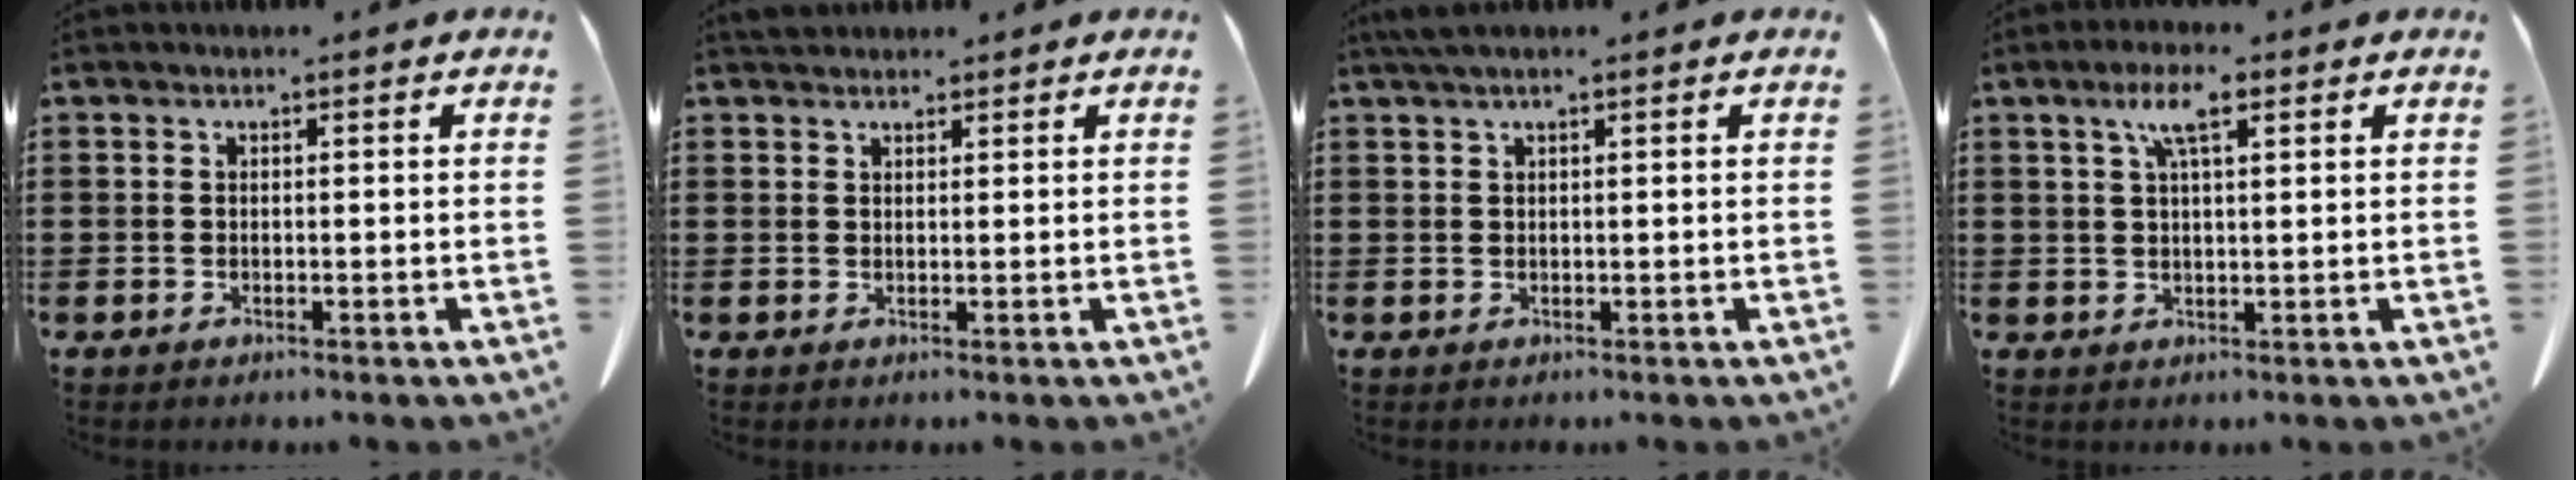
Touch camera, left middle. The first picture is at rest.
{"total": 1.8, "force": [1.7, 0.6, 0.3], "torque": [-0.011, 0.003, 0.034]}
{"total": 1.8, "force": [1.2, 0.1, 1.2], "torque": [-0.026, 0.000, 0.023]}
{"total": 5.3, "force": [2.8, 1.3, 4.3], "torque": [-0.093, 0.009, 0.048]}